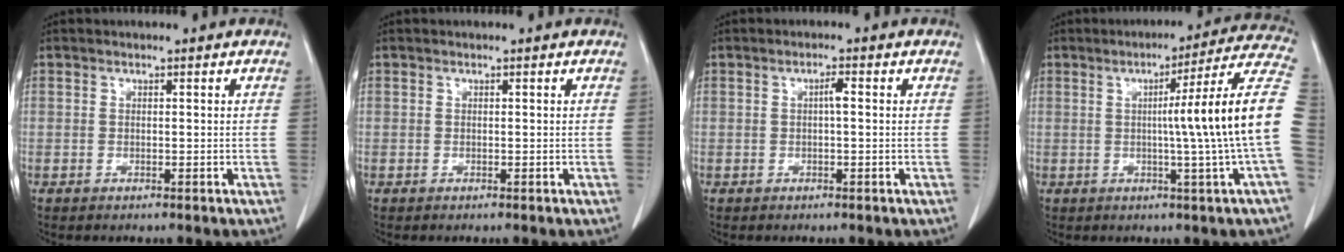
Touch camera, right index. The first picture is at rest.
{"total": 0.0}
{"total": 1.5, "force": [0.1, 0.2, 1.5], "torque": [-0.025, 0.004, 0.002]}
{"total": 15.1, "force": [-0.4, -3.1, 14.8], "torque": [-0.183, 0.004, -0.012]}